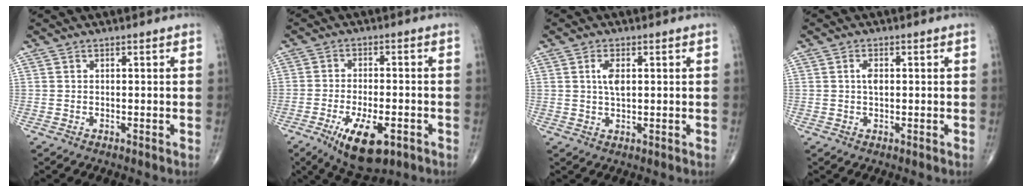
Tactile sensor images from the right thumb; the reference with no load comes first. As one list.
[{"total": 11.3, "force": [-5.2, 4.6, 8.9], "torque": [-0.150, 0.004, -0.077]}, {"total": 3.6, "force": [0.8, 1.7, 3.1], "torque": [-0.055, -0.003, 0.015]}, {"total": 2.1, "force": [0.3, 1.1, 1.7], "torque": [-0.027, 0.001, 0.003]}]